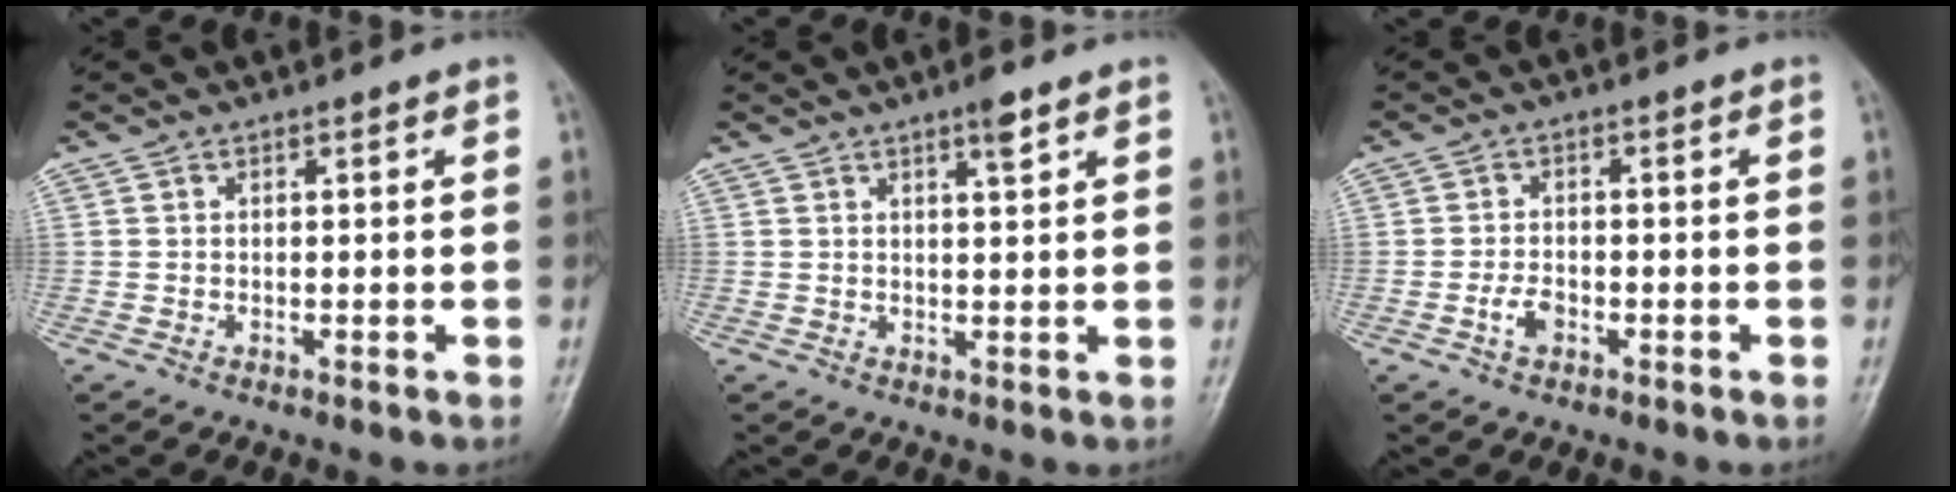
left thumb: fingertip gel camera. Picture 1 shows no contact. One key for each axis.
{"total": 3.0, "fx": 1.9, "fy": 0.5, "fz": 2.2, "tx": -0.032, "ty": -0.010, "tz": 0.029}
{"total": 3.0, "fx": -1.3, "fy": 1.8, "fz": 2.0, "tx": -0.037, "ty": 0.011, "tz": -0.025}